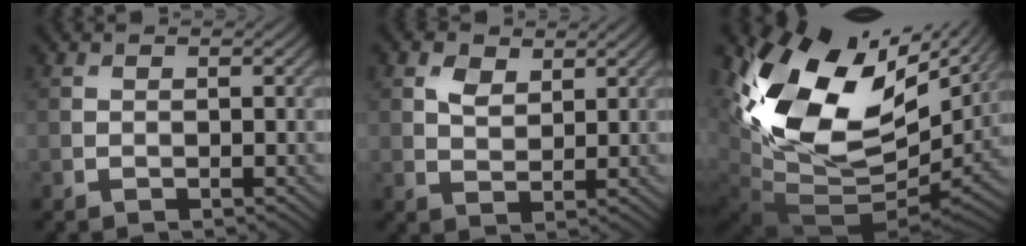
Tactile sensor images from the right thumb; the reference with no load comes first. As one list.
[{"total": 3.0, "force": [1.6, 1.8, 1.7], "torque": [-0.039, -0.001, 0.033]}, {"total": 17.9, "force": [6.3, 11.9, 11.8], "torque": [-0.267, -0.019, 0.134]}]